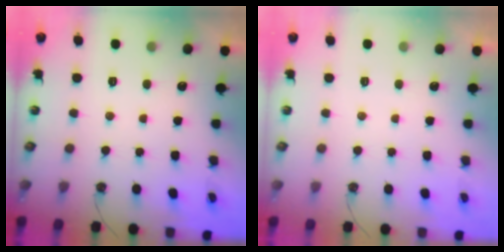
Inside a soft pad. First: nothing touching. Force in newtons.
{"total": 0.0}